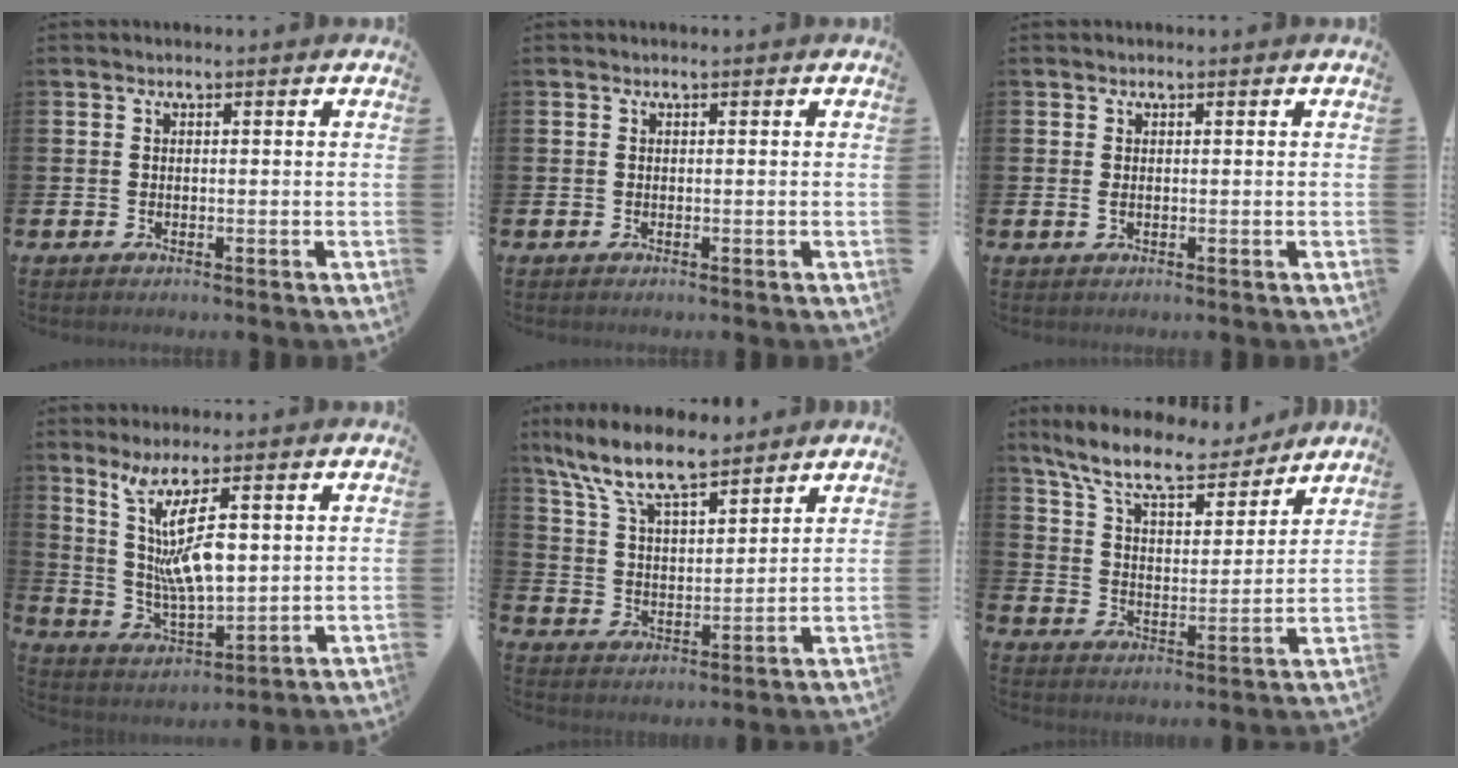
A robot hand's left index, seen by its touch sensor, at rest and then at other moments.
{"total": 0.0}
{"total": 0.9, "force": [0.2, 0.3, 0.8], "torque": [-0.009, 0.000, 0.000]}
{"total": 8.7, "force": [3.5, 1.7, 7.7], "torque": [-0.173, -0.011, 0.055]}
{"total": 9.6, "force": [8.0, 2.7, 4.5], "torque": [-0.124, -0.035, 0.145]}
{"total": 10.3, "force": [9.1, 2.7, 4.1], "torque": [-0.116, -0.056, 0.160]}